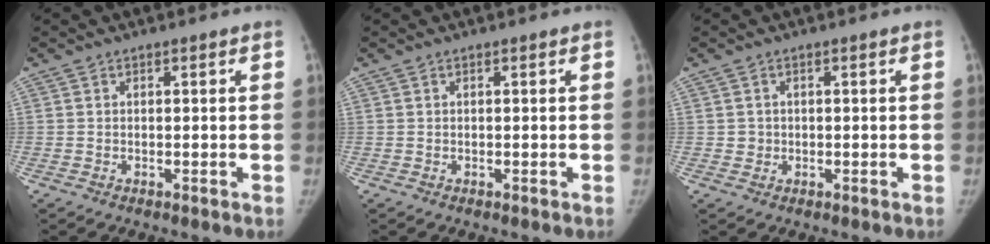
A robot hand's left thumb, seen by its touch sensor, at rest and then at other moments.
{"total": 0.0}
{"total": 1.3, "force": [0.0, 1.2, 0.1], "torque": [0.004, 0.003, 0.000]}